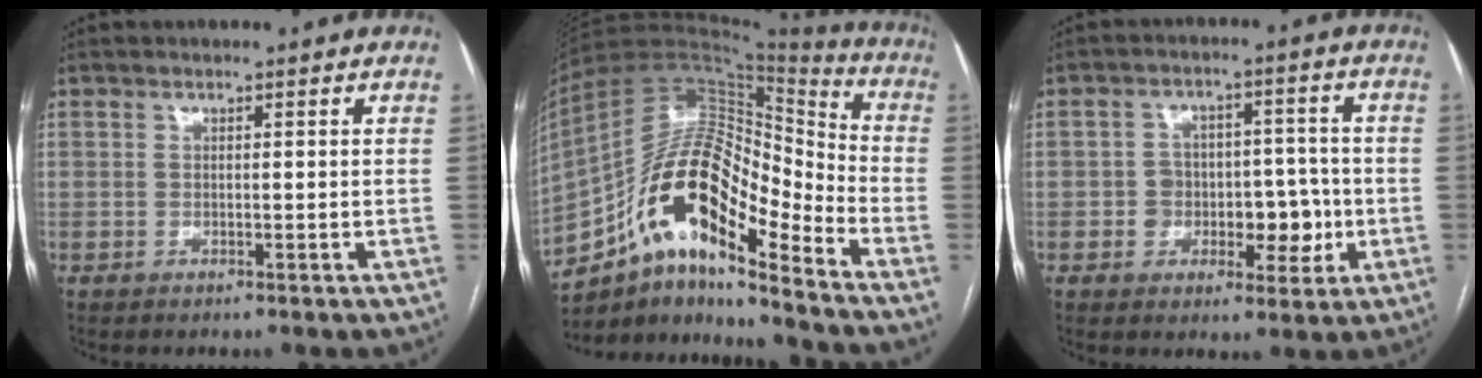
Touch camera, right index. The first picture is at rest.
{"total": 18.7, "force": [-10.5, 5.3, 14.5], "torque": [-0.265, 0.043, -0.177]}
{"total": 7.7, "force": [-1.7, 5.7, 4.9], "torque": [-0.052, 0.033, -0.019]}